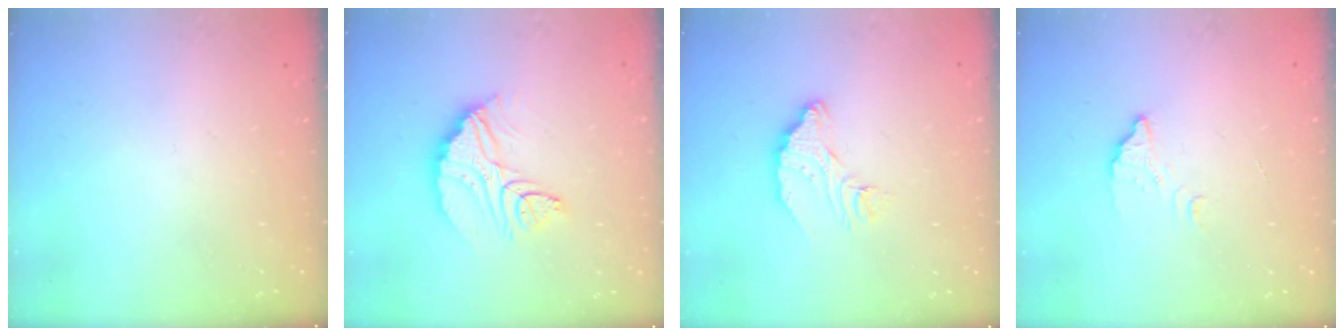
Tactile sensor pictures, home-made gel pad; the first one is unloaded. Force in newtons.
{"total": 12.3, "press": 12.3, "slide": 1.0}
{"total": 9.4, "press": 9.3, "slide": 0.7}
{"total": 2.7, "press": 2.7, "slide": 0.2}